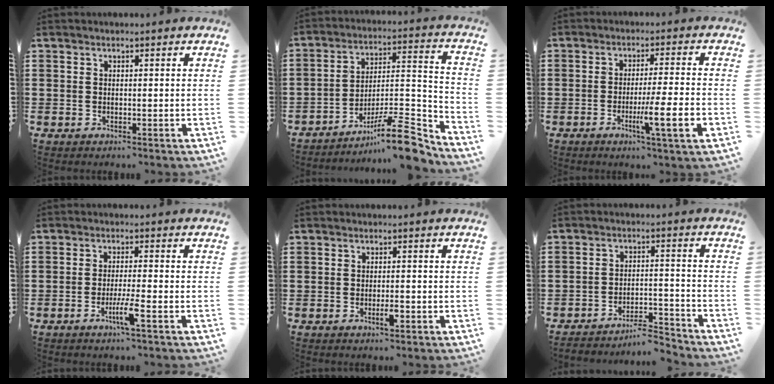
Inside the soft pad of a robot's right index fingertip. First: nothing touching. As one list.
[{"total": 12.4, "force": [-9.6, 2.3, 7.5], "torque": [-0.101, 0.040, -0.174]}, {"total": 7.4, "force": [-2.6, -0.1, 6.9], "torque": [-0.111, -0.010, -0.044]}, {"total": 4.3, "force": [-2.2, -0.2, 3.7], "torque": [-0.074, -0.018, -0.041]}, {"total": 2.2, "force": [-1.0, 0.5, 1.9], "torque": [-0.041, -0.002, -0.021]}, {"total": 5.6, "force": [-5.5, 0.6, 1.2], "torque": [-0.017, 0.008, -0.108]}]